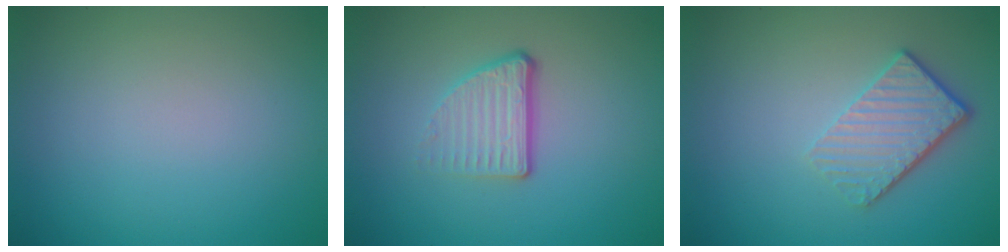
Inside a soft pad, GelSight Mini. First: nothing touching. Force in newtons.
{"total": 3.6, "press": 2.3, "slide": 2.7}
{"total": 3.6, "press": 2.7, "slide": 2.4}